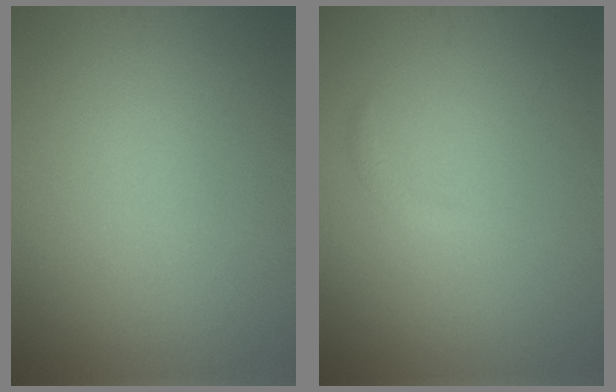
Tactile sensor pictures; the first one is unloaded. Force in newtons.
{"total": 0.7, "press": 0.7, "slide": 0.1}